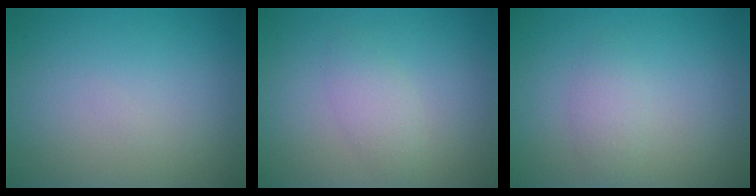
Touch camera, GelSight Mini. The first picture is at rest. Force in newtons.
{"total": 1.7, "press": 1.7, "slide": 0.1}
{"total": 1.5, "press": 1.5, "slide": 0.0}